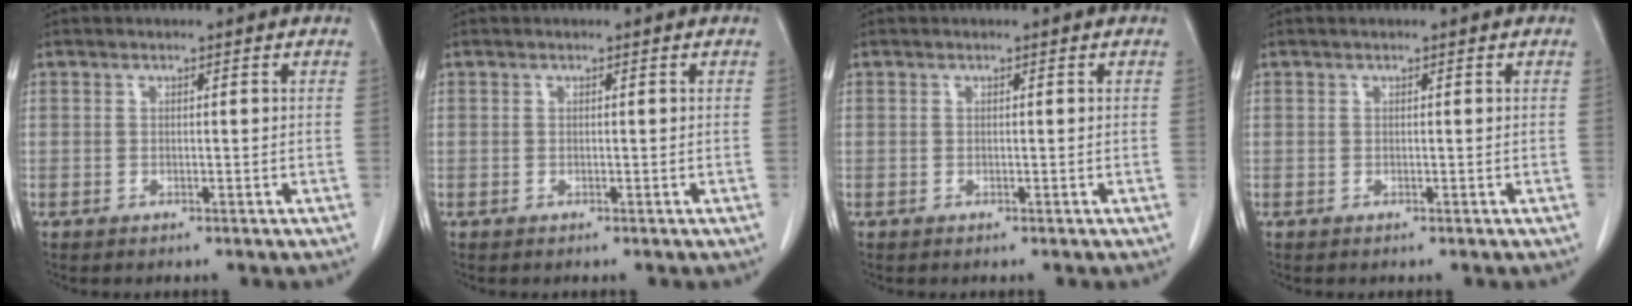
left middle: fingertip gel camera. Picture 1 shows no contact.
{"total": 0.0}
{"total": 0.0}
{"total": 0.0}